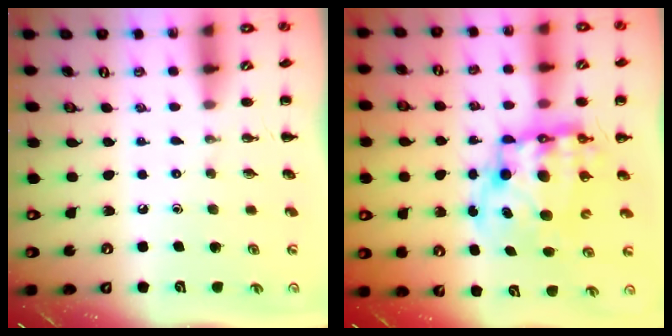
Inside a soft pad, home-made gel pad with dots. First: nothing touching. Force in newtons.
{"total": 12.8, "press": 12.4, "slide": 3.2}